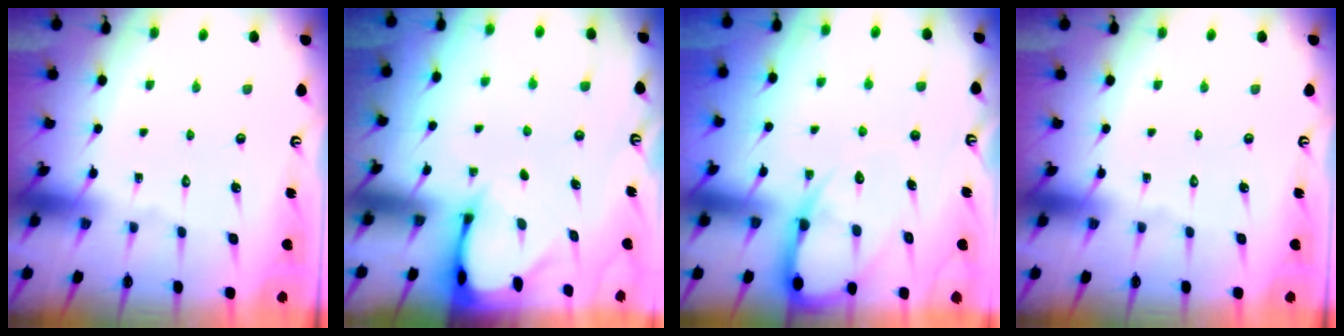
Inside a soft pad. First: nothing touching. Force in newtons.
{"total": 2.5, "press": 2.5, "slide": 0.0}
{"total": 8.6, "press": 8.6, "slide": 0.9}
{"total": 0.0}